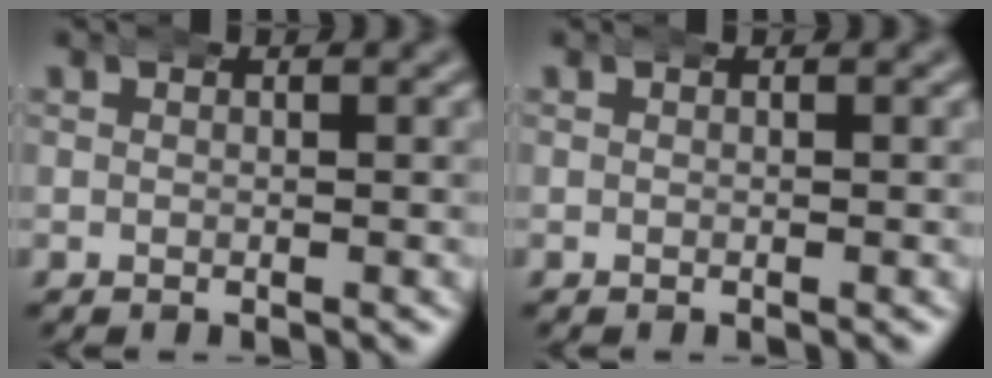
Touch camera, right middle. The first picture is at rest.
{"total": 0.0}